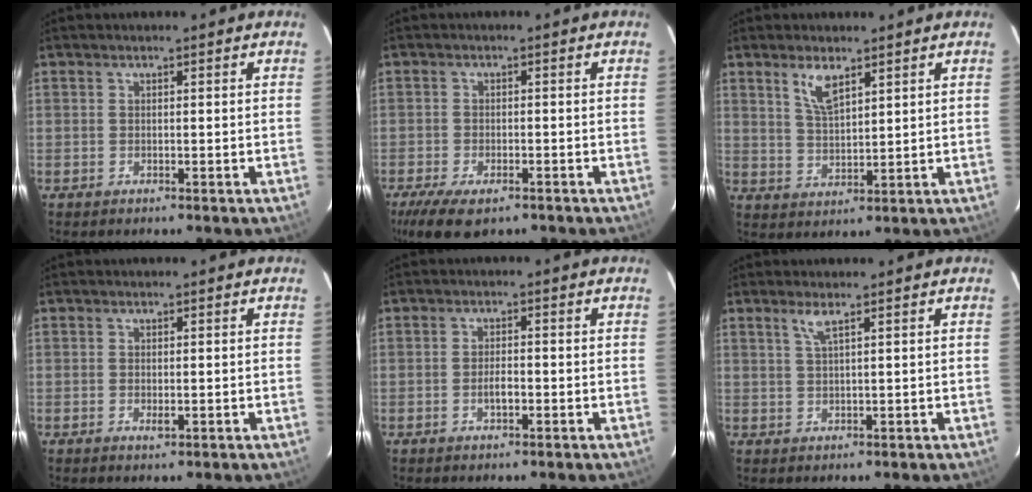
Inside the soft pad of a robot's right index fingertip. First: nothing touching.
{"total": 9.0, "force": [-6.0, 3.9, 5.4], "torque": [-0.130, -0.031, -0.103]}
{"total": 5.4, "force": [3.4, 1.9, 3.8], "torque": [-0.072, -0.001, 0.069]}
{"total": 1.4, "force": [-0.4, 0.7, 1.2], "torque": [-0.023, -0.002, -0.005]}
{"total": 2.5, "force": [-0.9, 1.0, 2.1], "torque": [-0.039, -0.001, -0.016]}
{"total": 2.1, "force": [1.3, -0.2, 1.7], "torque": [-0.035, 0.000, 0.028]}